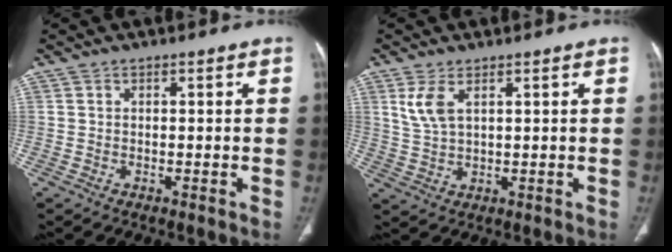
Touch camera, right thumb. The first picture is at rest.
{"total": 4.8, "force": [2.2, 2.1, 3.7], "torque": [-0.085, -0.004, 0.057]}